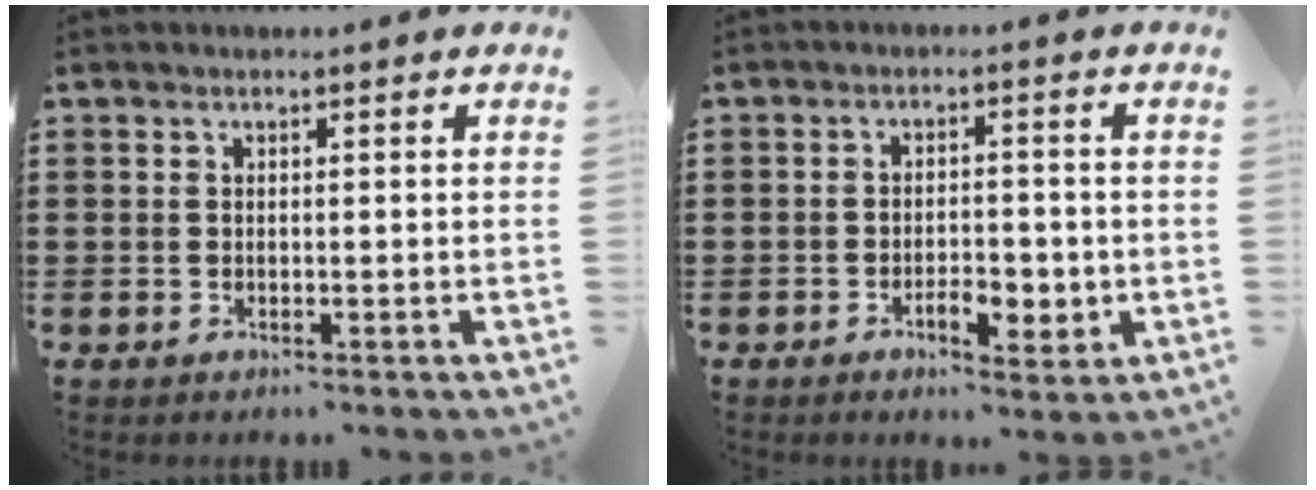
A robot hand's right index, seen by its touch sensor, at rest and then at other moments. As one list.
[{"total": 4.6, "force": [-1.7, 2.3, 3.7], "torque": [-0.043, 0.001, -0.033]}]